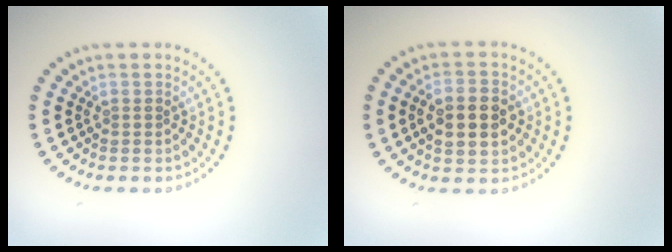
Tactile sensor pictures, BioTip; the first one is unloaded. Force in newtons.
{"total": 4.6, "press": 4.6, "slide": 0.2}